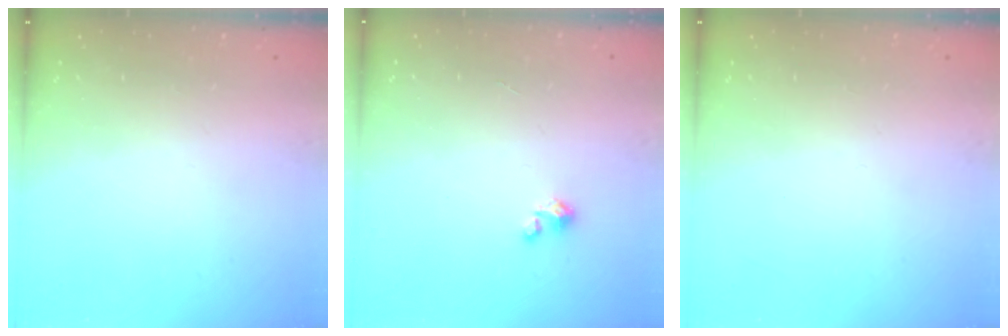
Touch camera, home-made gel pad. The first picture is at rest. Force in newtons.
{"total": 3.1, "press": 3.1, "slide": 0.3}
{"total": 0.0}